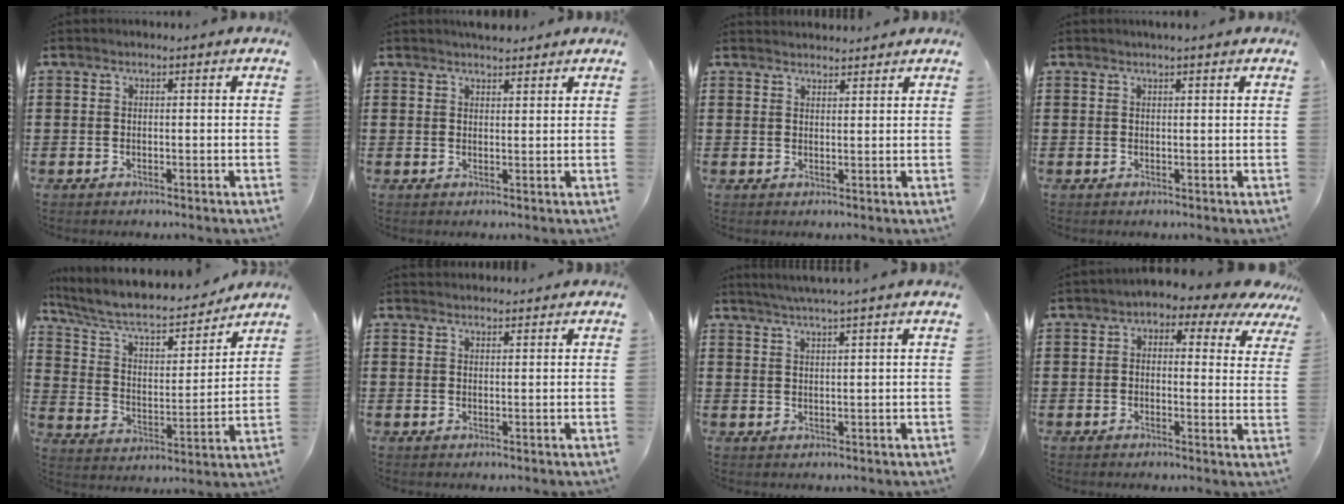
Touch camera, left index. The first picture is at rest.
{"total": 2.5, "force": [2.4, 0.4, 0.6], "torque": [-0.017, 0.000, 0.045]}
{"total": 1.7, "force": [1.7, -0.1, -0.2], "torque": [-0.002, -0.001, 0.034]}
{"total": 1.3, "force": [1.1, -0.1, 0.8], "torque": [-0.016, 0.000, 0.020]}
{"total": 8.0, "force": [7.1, 1.6, 3.4], "torque": [-0.099, -0.048, 0.117]}
{"total": 1.6, "force": [1.6, 0.0, 0.0], "torque": [-0.003, 0.000, 0.032]}
{"total": 3.2, "force": [2.8, -1.2, 0.9], "torque": [-0.022, -0.010, 0.048]}
{"total": 3.2, "force": [1.6, 1.8, 2.1], "torque": [-0.035, -0.015, 0.017]}